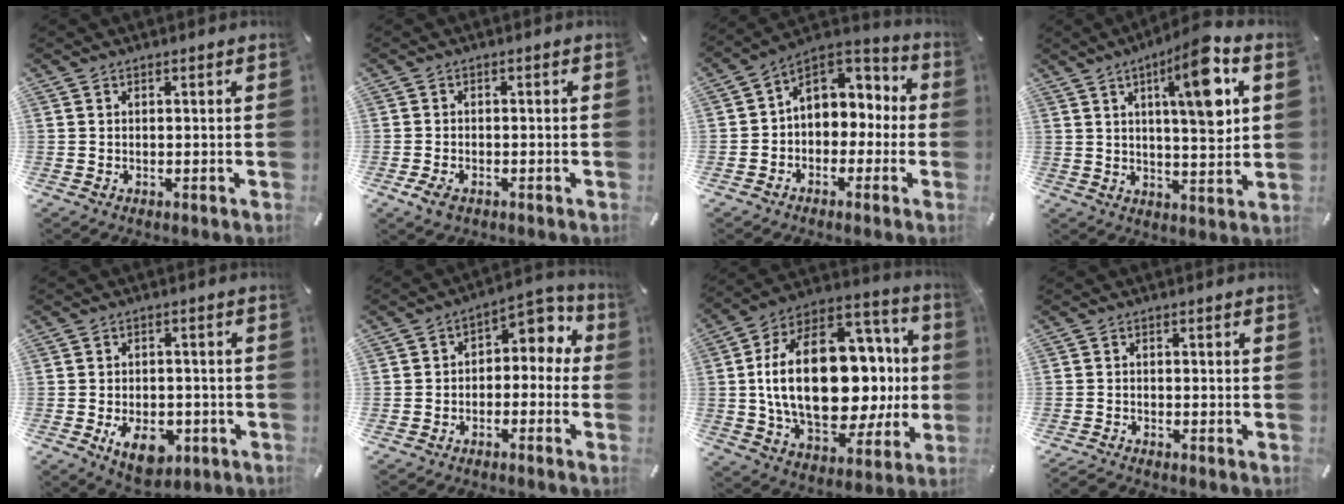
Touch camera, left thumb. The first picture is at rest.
{"total": 2.7, "force": [-1.5, 1.6, 1.6], "torque": [-0.040, 0.002, -0.031]}
{"total": 8.2, "force": [1.1, 7.6, 2.8], "torque": [-0.043, -0.003, 0.022]}
{"total": 13.8, "force": [5.4, 3.3, 12.2], "torque": [-0.178, -0.017, 0.077]}
{"total": 8.8, "force": [-3.2, 5.7, 6.0], "torque": [-0.106, 0.002, -0.056]}
{"total": 5.1, "force": [0.0, 4.2, 3.0], "torque": [-0.038, -0.006, -0.008]}
{"total": 30.5, "force": [1.0, 18.0, 24.6], "torque": [-0.463, -0.014, 0.032]}
{"total": 2.1, "force": [-2.0, 0.3, 0.4], "torque": [-0.020, 0.005, -0.045]}